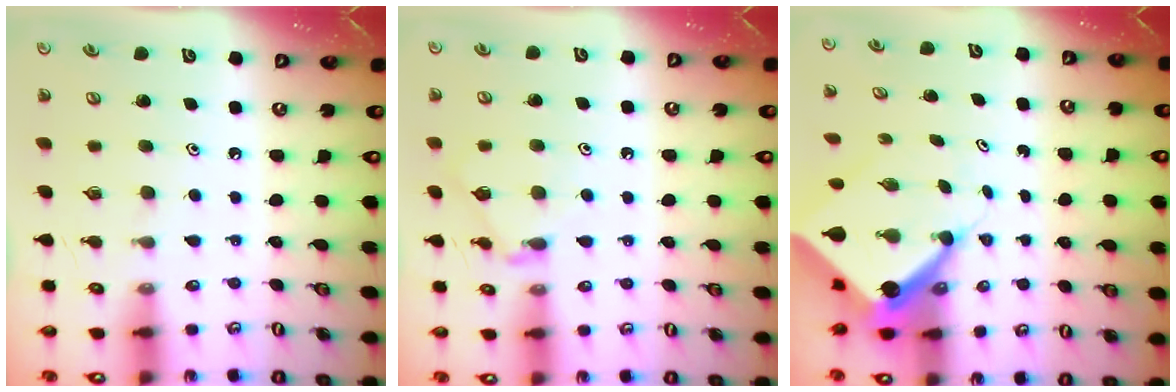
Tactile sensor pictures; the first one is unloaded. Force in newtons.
{"total": 5.8, "press": 5.7, "slide": 0.7}
{"total": 7.4, "press": 7.3, "slide": 0.4}